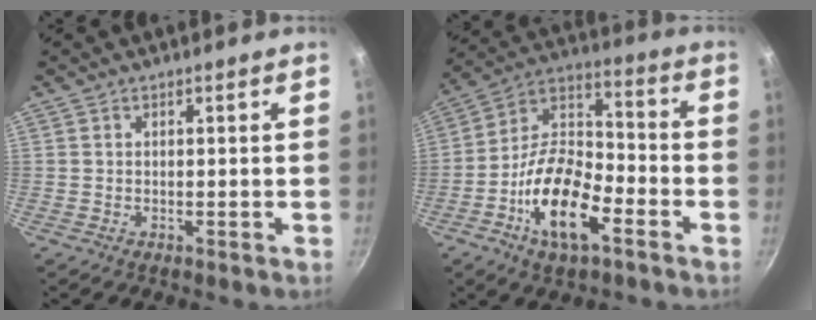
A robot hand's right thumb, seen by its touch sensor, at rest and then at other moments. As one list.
[{"total": 17.1, "force": [-7.3, 8.0, 13.3], "torque": [-0.226, 0.047, -0.146]}]